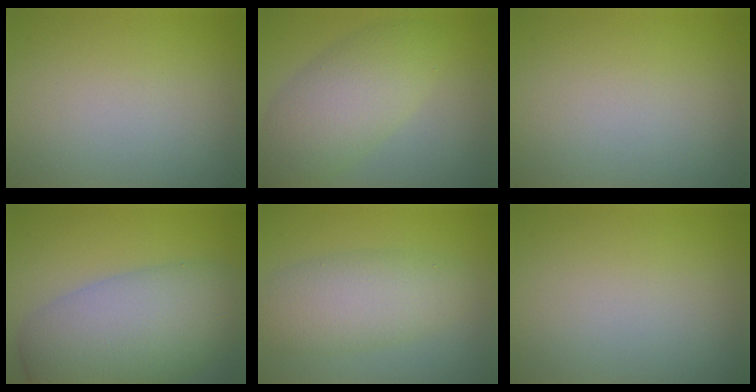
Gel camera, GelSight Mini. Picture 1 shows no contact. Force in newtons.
{"total": 5.9, "press": 5.9, "slide": 0.2}
{"total": 0.0}
{"total": 10.3, "press": 10.3, "slide": 0.5}
{"total": 5.3, "press": 5.3, "slide": 0.2}
{"total": 0.0}